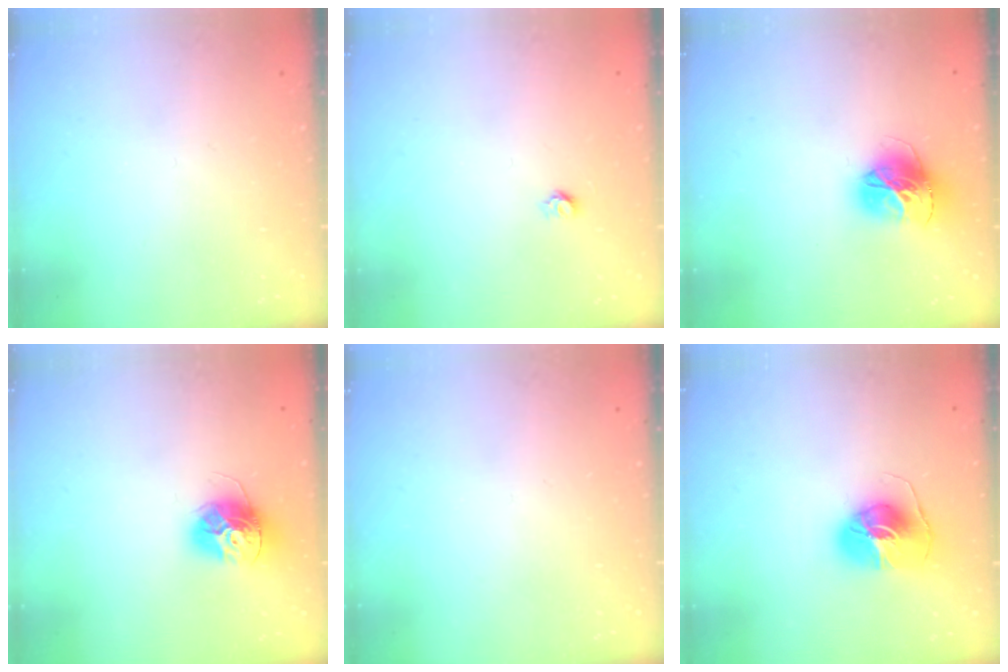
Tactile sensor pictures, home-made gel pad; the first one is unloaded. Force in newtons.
{"total": 3.6, "press": 3.6, "slide": 0.3}
{"total": 15.1, "press": 15.0, "slide": 1.5}
{"total": 13.1, "press": 13.1, "slide": 0.7}
{"total": 0.0}
{"total": 8.7, "press": 8.7, "slide": 0.7}